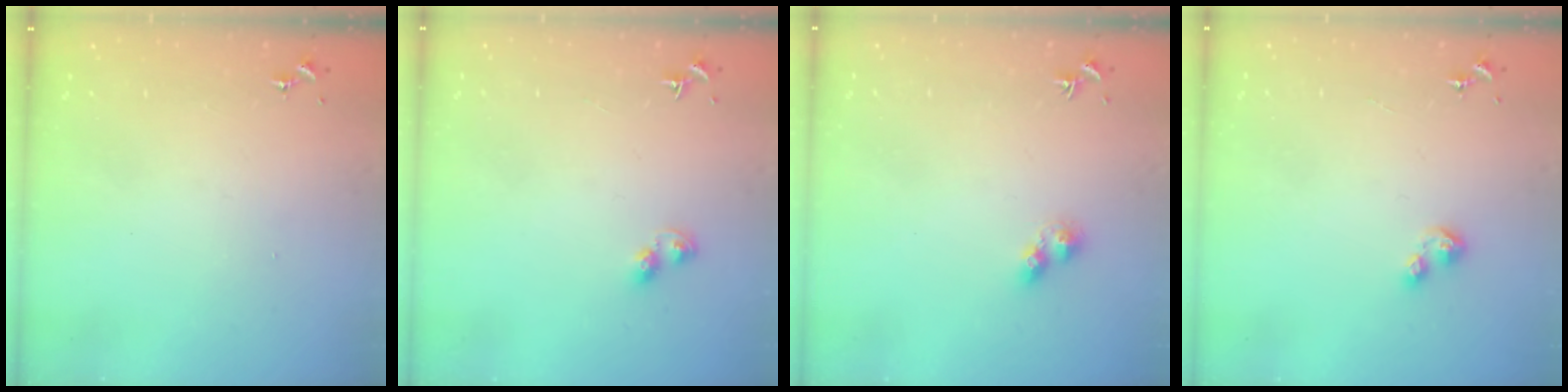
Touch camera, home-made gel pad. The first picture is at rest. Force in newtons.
{"total": 4.8, "press": 4.7, "slide": 0.5}
{"total": 5.8, "press": 5.8, "slide": 0.6}
{"total": 4.2, "press": 4.1, "slide": 0.7}